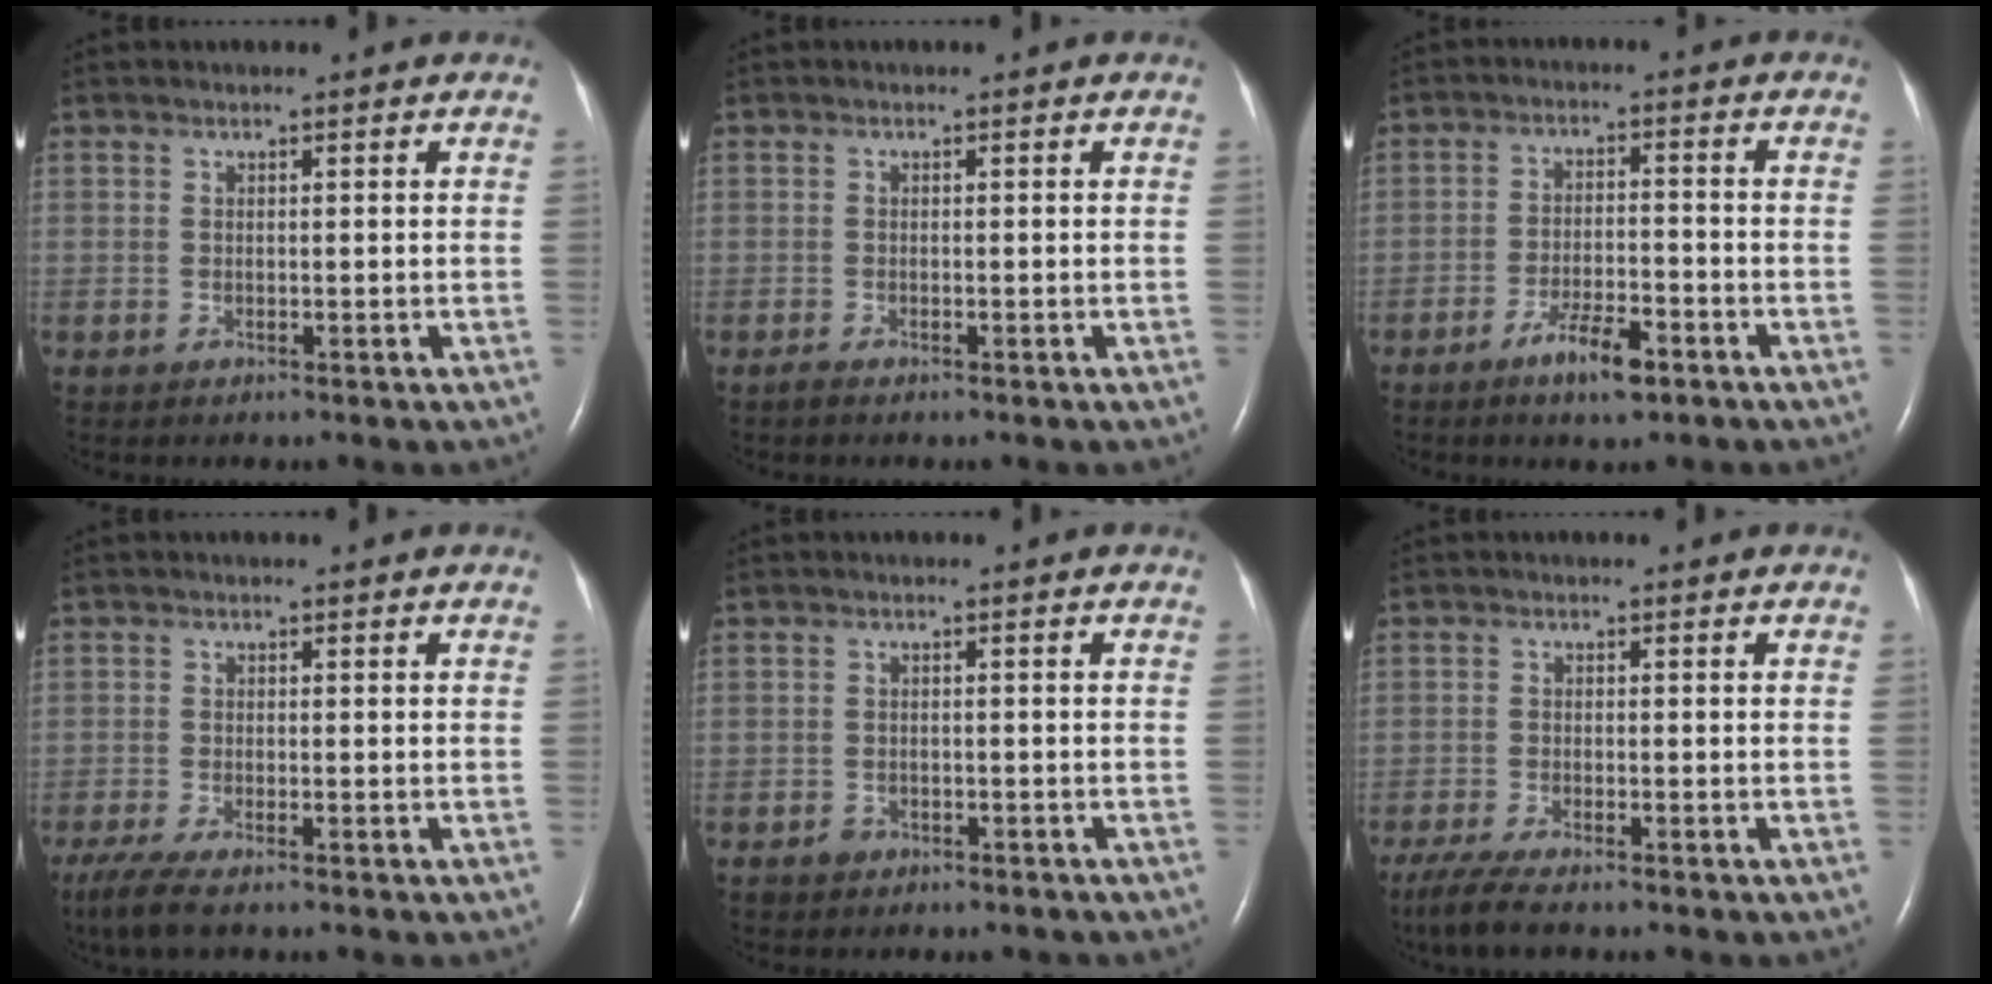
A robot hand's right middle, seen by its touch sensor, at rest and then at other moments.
{"total": 0.5, "force": [-0.5, 0.0, 0.2], "torque": [-0.008, -0.002, -0.012]}
{"total": 6.0, "force": [-3.8, 1.3, 4.4], "torque": [-0.085, -0.003, -0.066]}
{"total": 5.1, "force": [-3.8, 0.8, 3.4], "torque": [-0.067, -0.016, -0.067]}
{"total": 2.1, "force": [-1.7, 1.3, 0.3], "torque": [-0.012, 0.005, -0.021]}
{"total": 5.9, "force": [-4.7, 0.7, 3.5], "torque": [-0.068, -0.018, -0.083]}